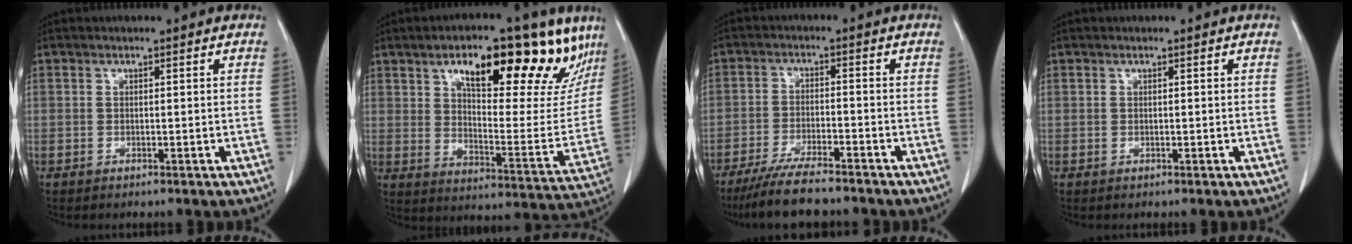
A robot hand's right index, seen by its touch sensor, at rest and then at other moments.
{"total": 26.1, "force": [16.1, 9.0, 18.4], "torque": [-0.262, 0.018, 0.229]}
{"total": 10.4, "force": [-8.8, 1.5, 5.3], "torque": [-0.092, -0.027, -0.146]}
{"total": 0.0}